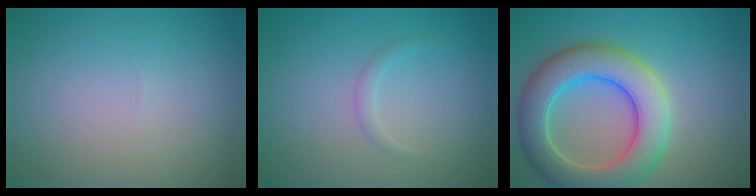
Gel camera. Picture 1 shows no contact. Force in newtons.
{"total": 0.9, "press": 0.9, "slide": 0.0}
{"total": 7.9, "press": 7.9, "slide": 0.6}